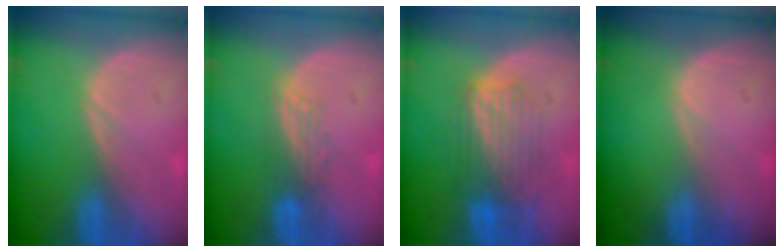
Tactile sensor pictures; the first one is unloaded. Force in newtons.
{"total": 2.8, "press": 2.4, "slide": 1.4}
{"total": 6.3, "press": 6.3, "slide": 0.5}
{"total": 0.0}